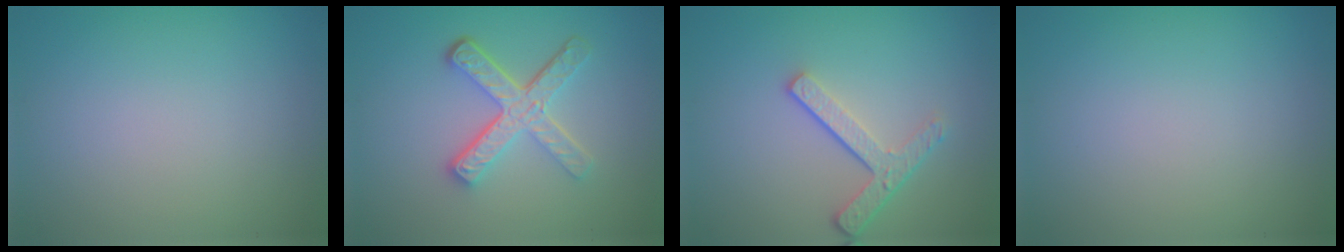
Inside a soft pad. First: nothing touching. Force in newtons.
{"total": 4.9, "press": 3.5, "slide": 3.4}
{"total": 3.5, "press": 2.6, "slide": 2.3}
{"total": 0.0}